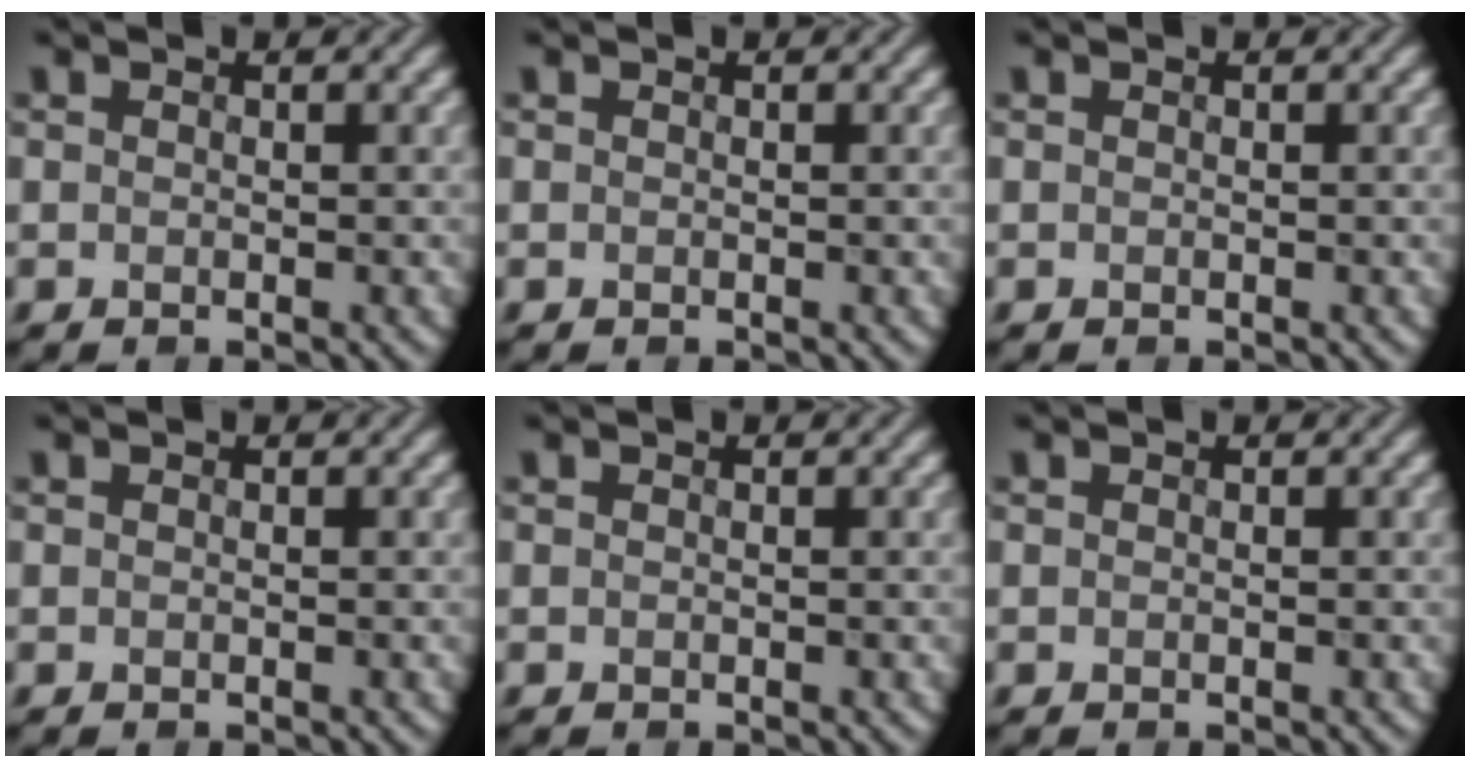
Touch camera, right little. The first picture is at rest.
{"total": 0.0}
{"total": 0.0}
{"total": 0.0}
{"total": 0.0}
{"total": 0.0}